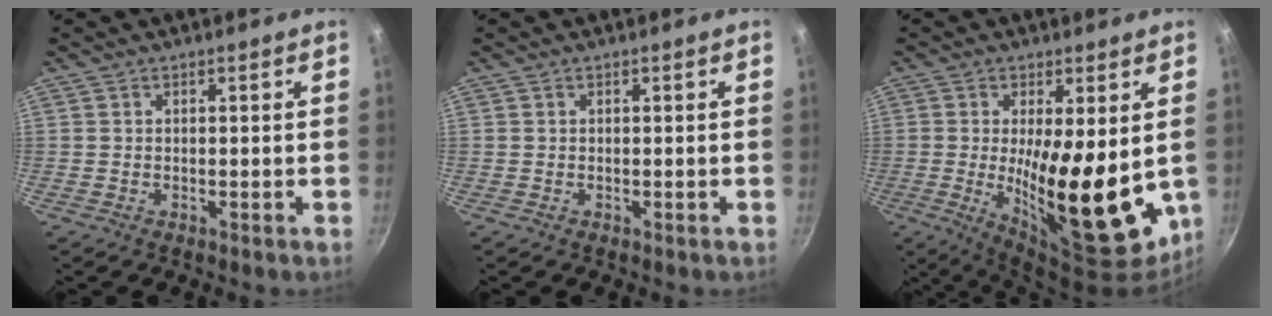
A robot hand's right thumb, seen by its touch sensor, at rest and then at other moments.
{"total": 0.0}
{"total": 18.9, "force": [-0.3, 6.7, 17.6], "torque": [-0.252, -0.029, 0.008]}